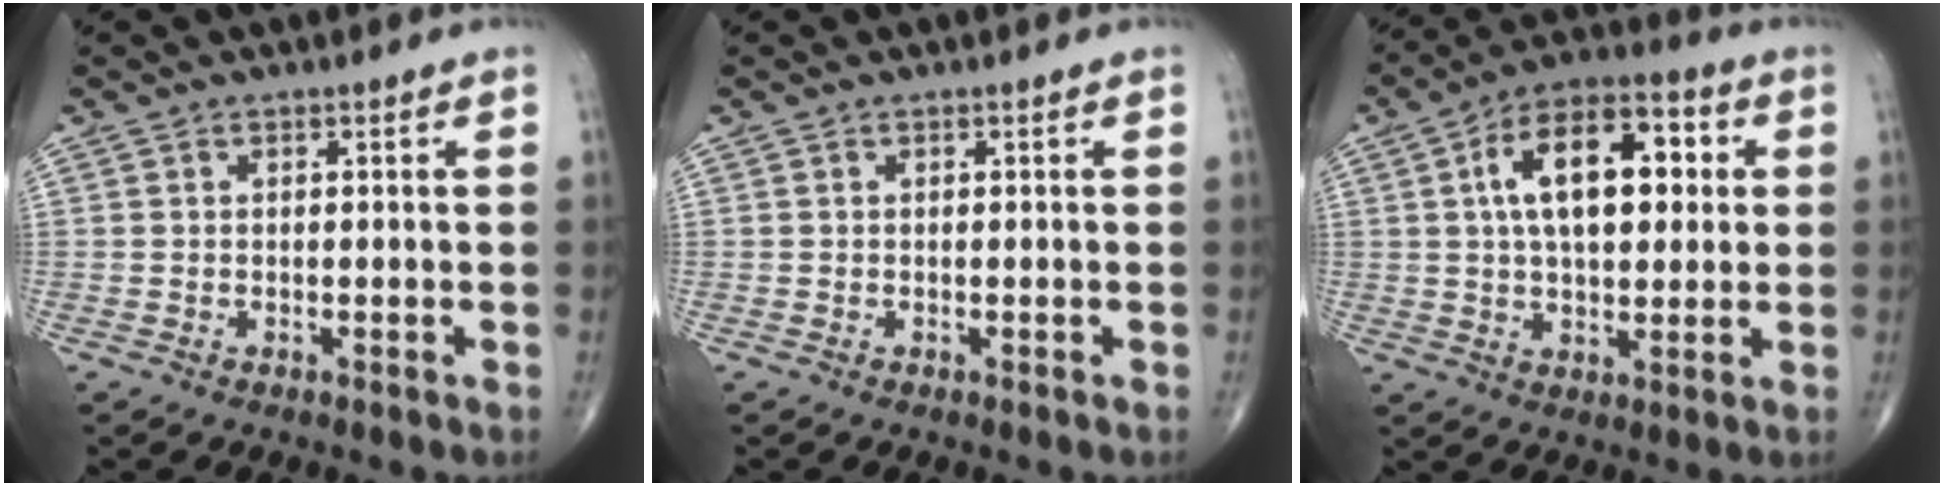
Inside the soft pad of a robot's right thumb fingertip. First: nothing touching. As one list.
[{"total": 0.0}, {"total": 16.9, "force": [3.4, 9.1, 13.8], "torque": [-0.199, 0.018, 0.051]}]